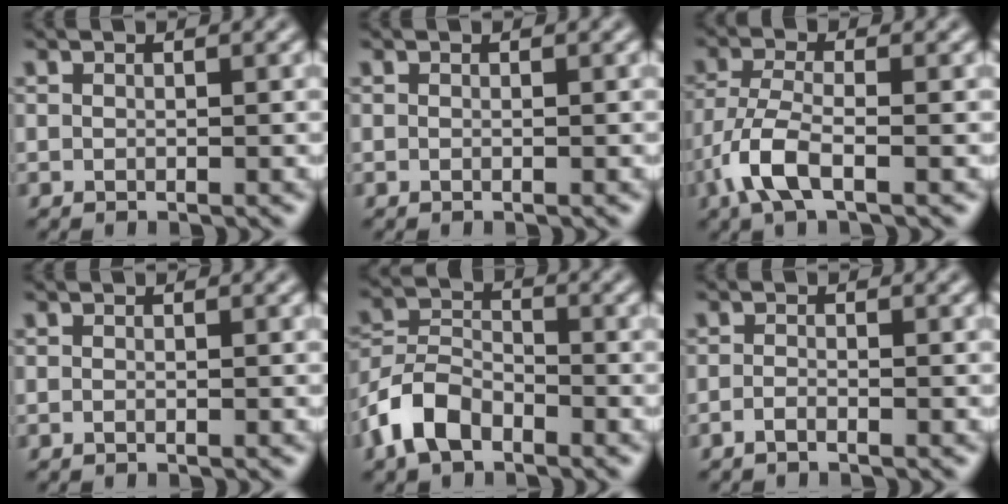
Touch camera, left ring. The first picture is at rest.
{"total": 0.0}
{"total": 4.7, "force": [-2.4, 1.7, 3.7], "torque": [-0.087, -0.002, -0.058]}
{"total": 0.0}
{"total": 5.2, "force": [-3.2, 3.0, 2.8], "torque": [-0.058, 0.003, -0.073]}
{"total": 0.9, "force": [-0.6, 0.2, 0.6], "torque": [-0.011, 0.000, -0.013]}